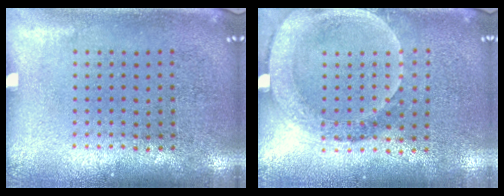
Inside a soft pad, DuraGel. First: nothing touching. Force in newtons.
{"total": 1.9, "press": 1.6, "slide": 0.9}